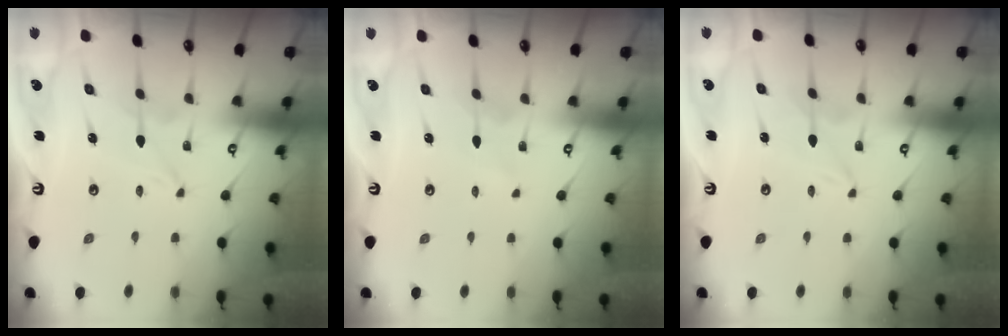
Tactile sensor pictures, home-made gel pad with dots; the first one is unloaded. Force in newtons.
{"total": 0.5, "press": 0.5, "slide": 0.1}
{"total": 0.0}